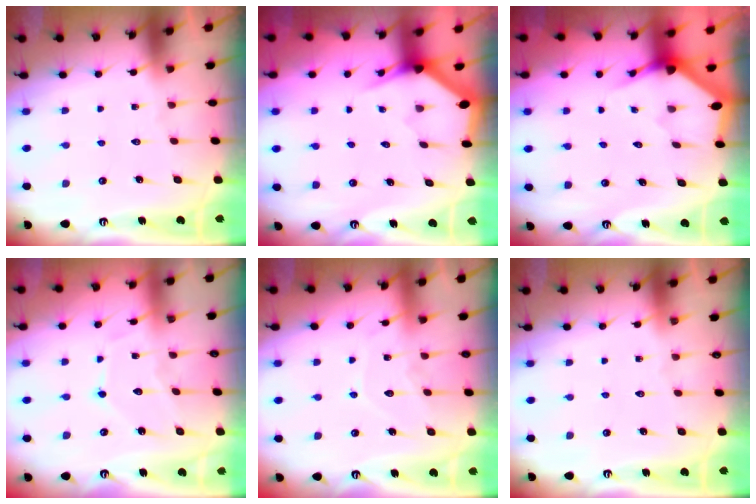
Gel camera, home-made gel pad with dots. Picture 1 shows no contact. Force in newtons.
{"total": 3.0, "press": 3.0, "slide": 0.0}
{"total": 2.9, "press": 2.9, "slide": 0.1}
{"total": 9.2, "press": 9.2, "slide": 0.4}
{"total": 8.0, "press": 7.9, "slide": 0.3}
{"total": 0.0}